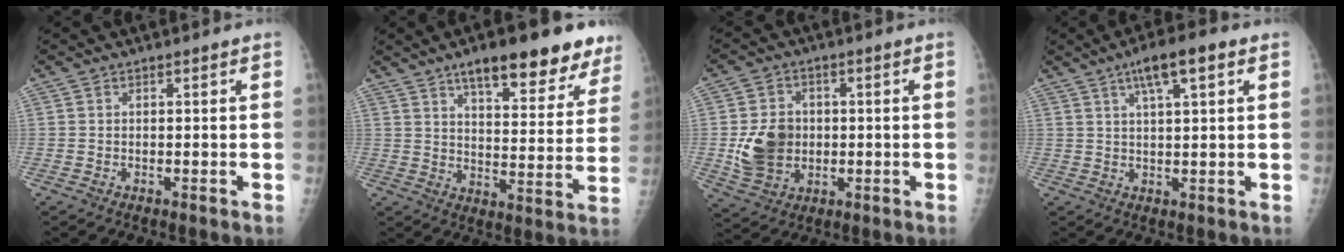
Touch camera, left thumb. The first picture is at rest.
{"total": 18.9, "force": [13.0, 6.4, 12.2], "torque": [-0.114, -0.051, 0.178]}
{"total": 10.0, "force": [-0.5, 8.1, 5.8], "torque": [-0.086, -0.002, -0.001]}
{"total": 8.0, "force": [3.9, 2.0, 6.7], "torque": [-0.106, 0.002, 0.061]}